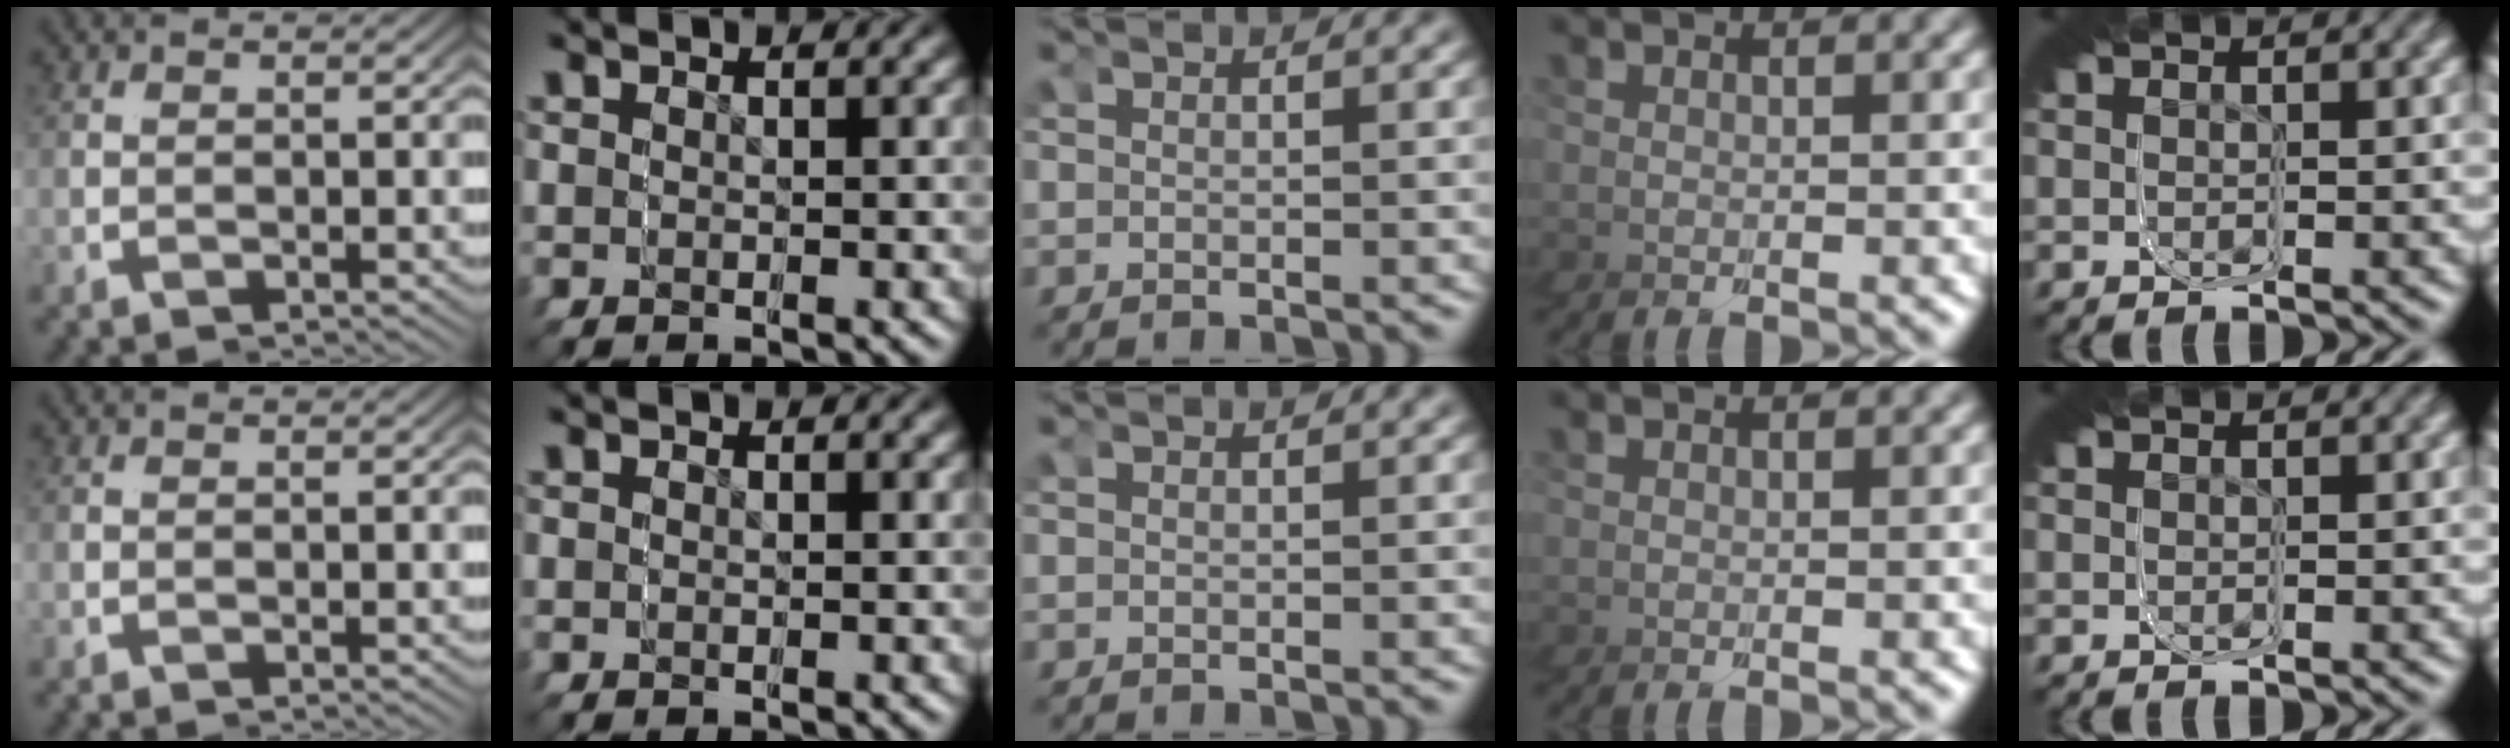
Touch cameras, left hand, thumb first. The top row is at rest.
{}